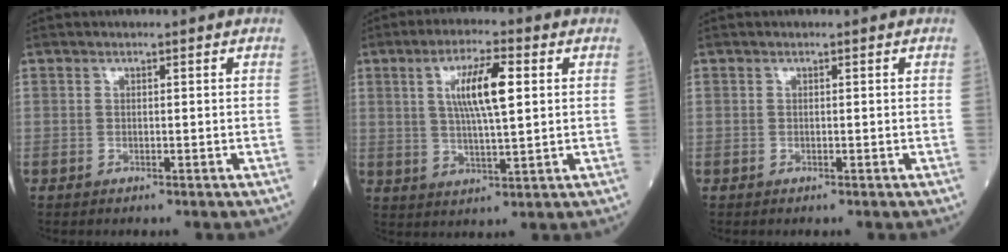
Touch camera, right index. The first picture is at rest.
{"total": 8.7, "force": [2.3, 1.3, 8.3], "torque": [-0.153, 0.008, 0.042]}
{"total": 0.0}